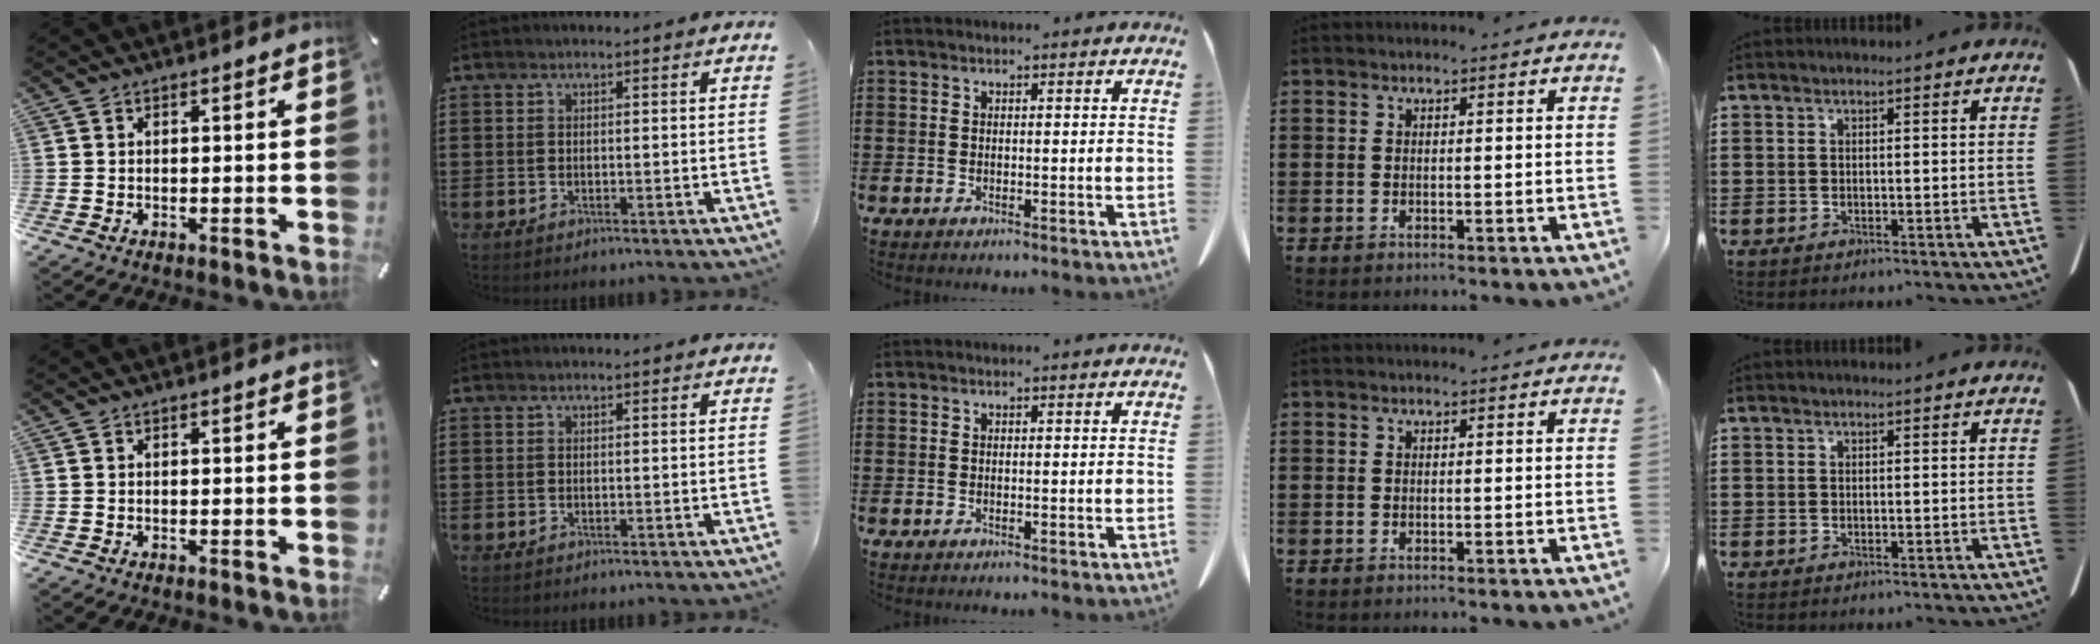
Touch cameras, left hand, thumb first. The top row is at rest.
{}